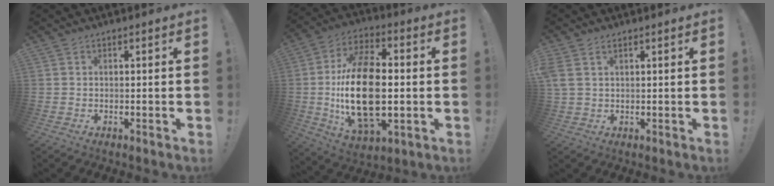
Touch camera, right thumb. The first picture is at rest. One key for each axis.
{"total": 23.6, "fx": -1.2, "fy": 13.2, "fz": 19.6, "tx": -0.383, "ty": -0.004, "tz": -0.020}
{"total": 3.3, "fx": 1.7, "fy": 1.9, "fz": 2.0, "tx": -0.053, "ty": 0.000, "tz": 0.034}